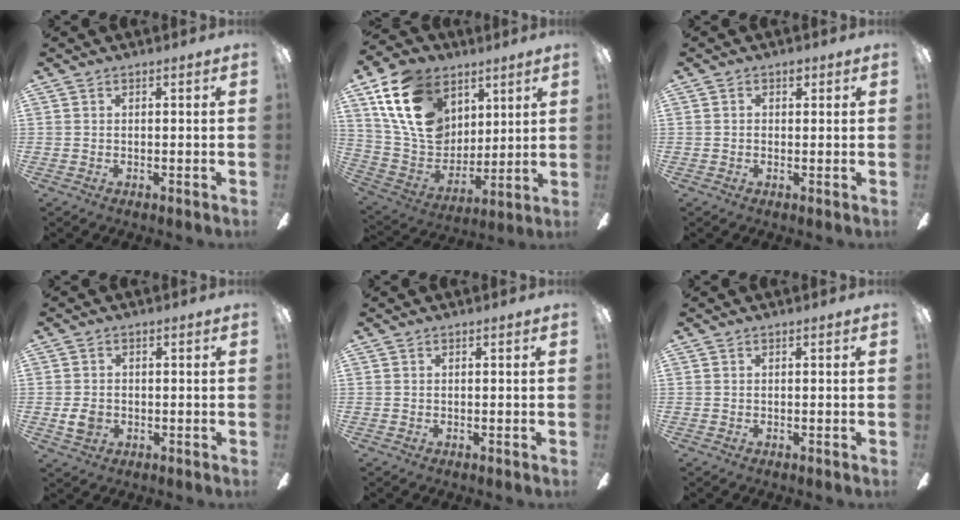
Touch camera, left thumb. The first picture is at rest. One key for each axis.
{"total": 21.0, "fx": 9.6, "fy": 15.1, "fz": 11.0, "tx": -0.227, "ty": -0.029, "tz": 0.181}
{"total": 1.8, "fx": 0.4, "fy": 1.4, "fz": 1.1, "tx": -0.007, "ty": 0.002, "tz": 0.002}
{"total": 4.4, "fx": -0.6, "fy": 3.6, "fz": 2.4, "tx": -0.039, "ty": 0.005, "tz": -0.010}
{"total": 0.0}
{"total": 0.0}